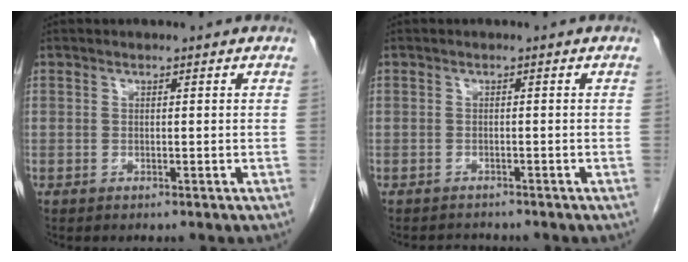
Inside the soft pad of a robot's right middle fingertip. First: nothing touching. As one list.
[{"total": 1.5, "force": [-1.4, 0.3, -0.2], "torque": [0.001, -0.006, -0.020]}]